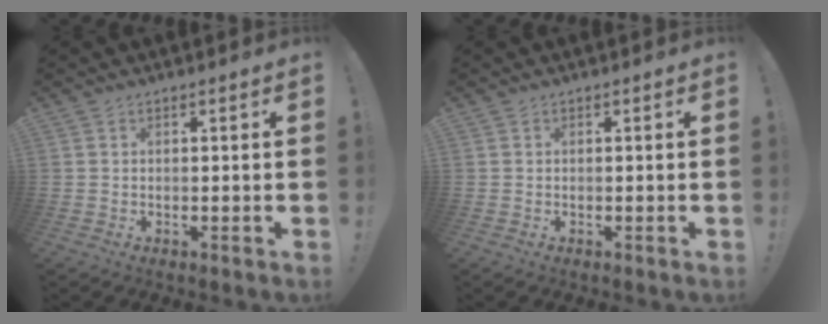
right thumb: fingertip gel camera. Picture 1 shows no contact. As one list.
[{"total": 0.0}]